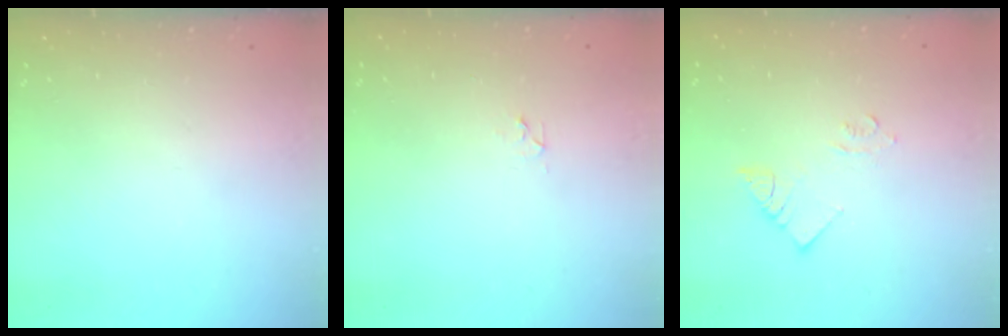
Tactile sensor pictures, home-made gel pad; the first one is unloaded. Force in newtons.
{"total": 1.9, "press": 1.9, "slide": 0.2}
{"total": 3.9, "press": 3.9, "slide": 0.1}